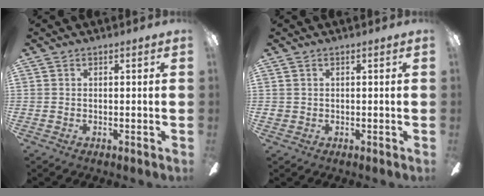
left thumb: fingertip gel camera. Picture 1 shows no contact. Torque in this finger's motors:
{"motor_torque": [-0.12, 0.21, 0.34, -0.25, 0.00]}